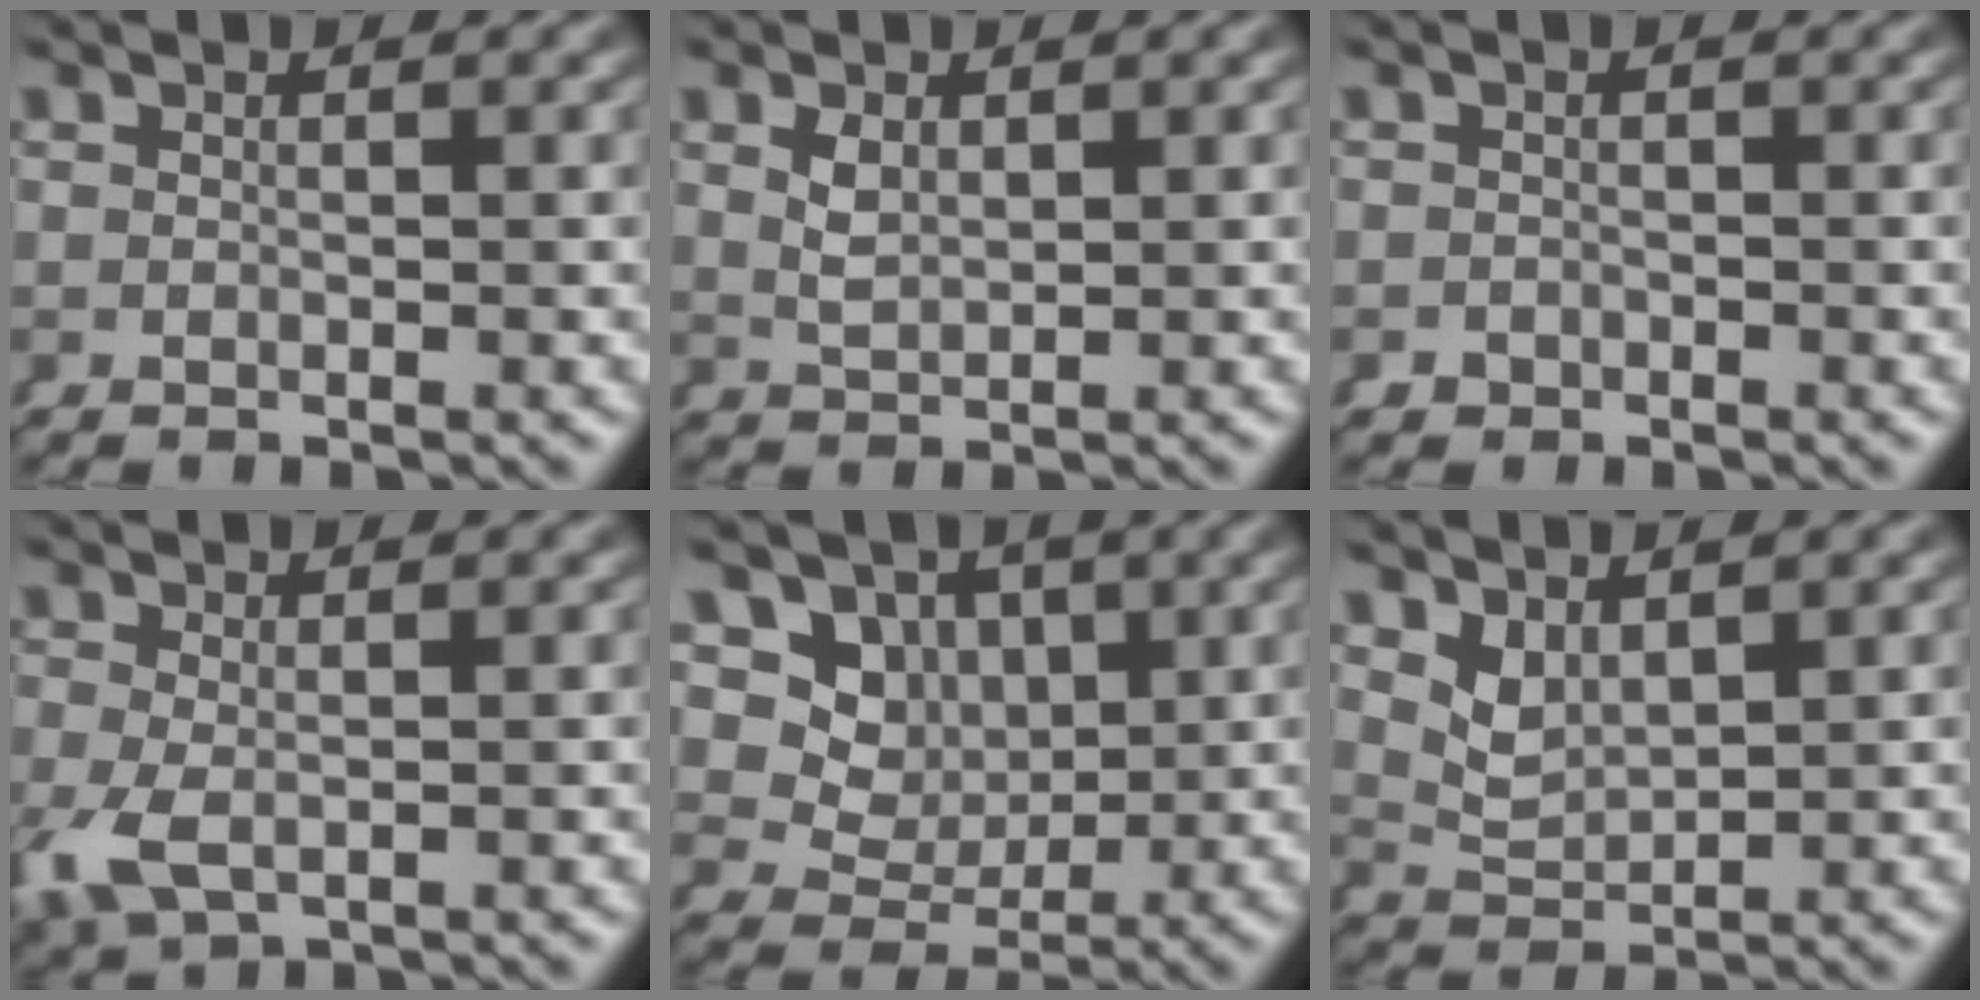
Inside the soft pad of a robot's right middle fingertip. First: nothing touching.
{"total": 1.4, "force": [0.7, 0.4, 1.1], "torque": [-0.022, 0.002, 0.022]}
{"total": 1.0, "force": [-0.9, 0.3, -0.3], "torque": [0.015, -0.009, -0.011]}
{"total": 3.3, "force": [-1.1, 2.0, 2.4], "torque": [-0.068, -0.023, -0.005]}
{"total": 10.8, "force": [1.7, 9.2, 5.2], "torque": [-0.104, -0.023, 0.033]}
{"total": 2.5, "force": [1.4, 1.3, 1.5], "torque": [-0.033, -0.003, 0.031]}